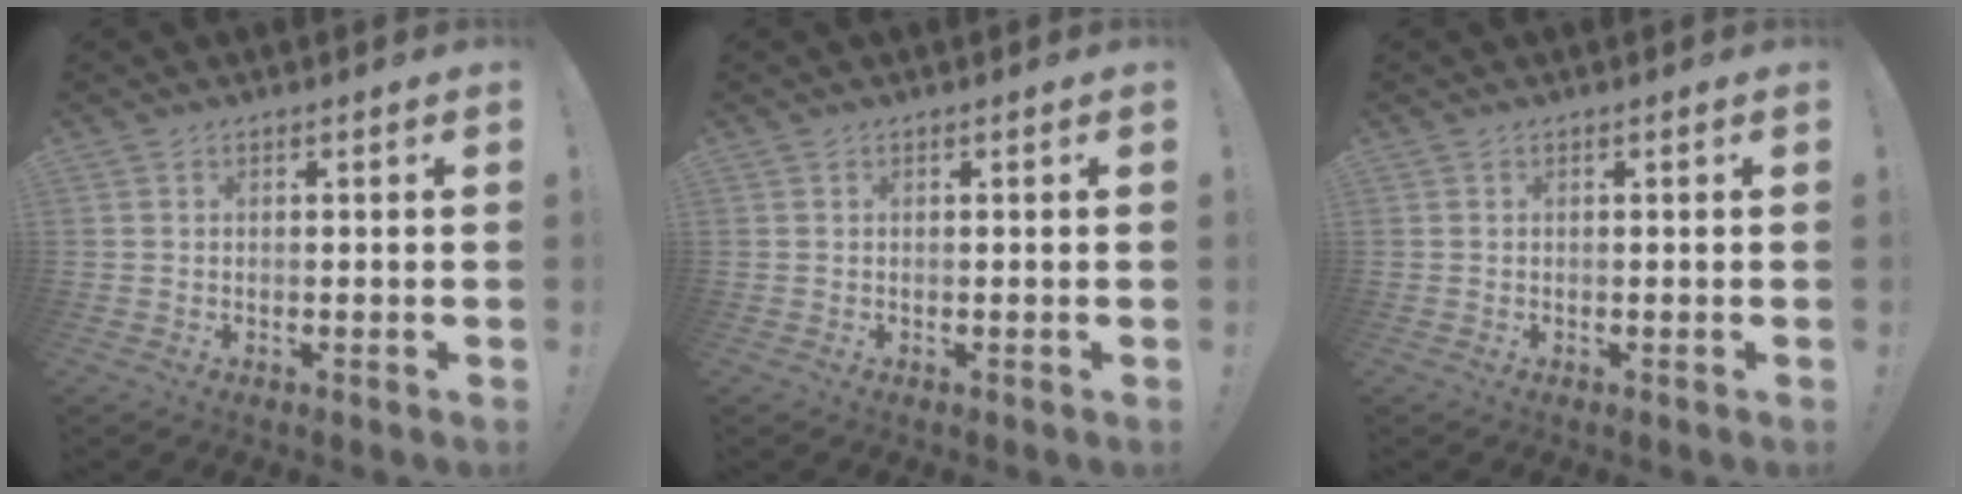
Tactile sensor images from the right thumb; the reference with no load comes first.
{"total": 0.0}
{"total": 0.0}